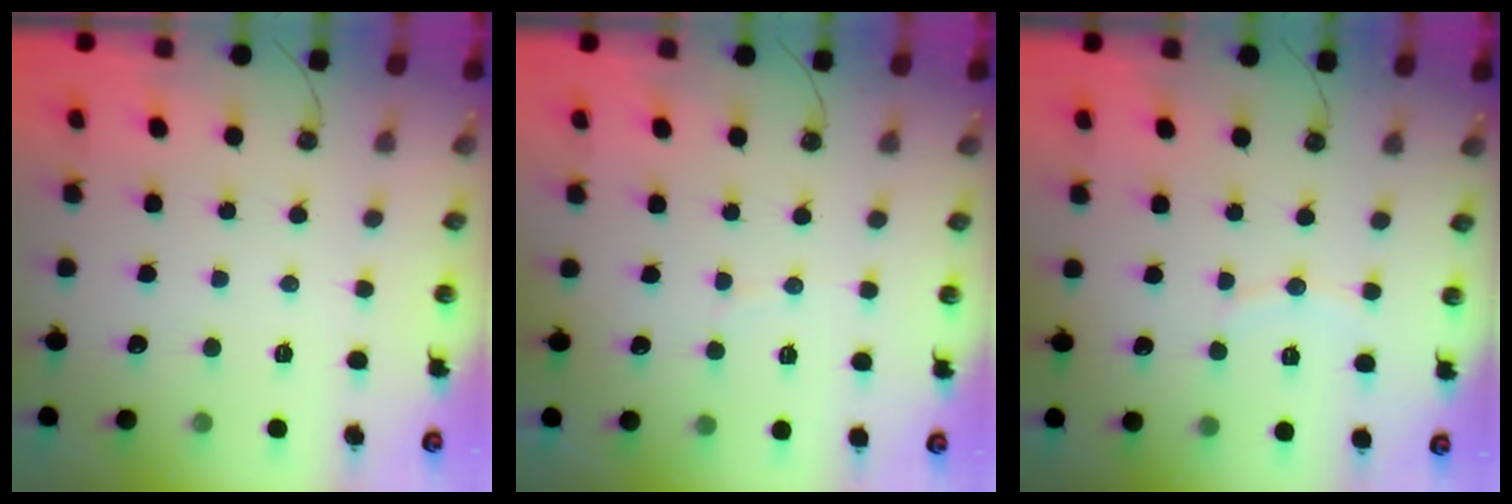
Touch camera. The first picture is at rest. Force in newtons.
{"total": 2.9, "press": 2.7, "slide": 1.1}
{"total": 4.1, "press": 4.1, "slide": 0.5}